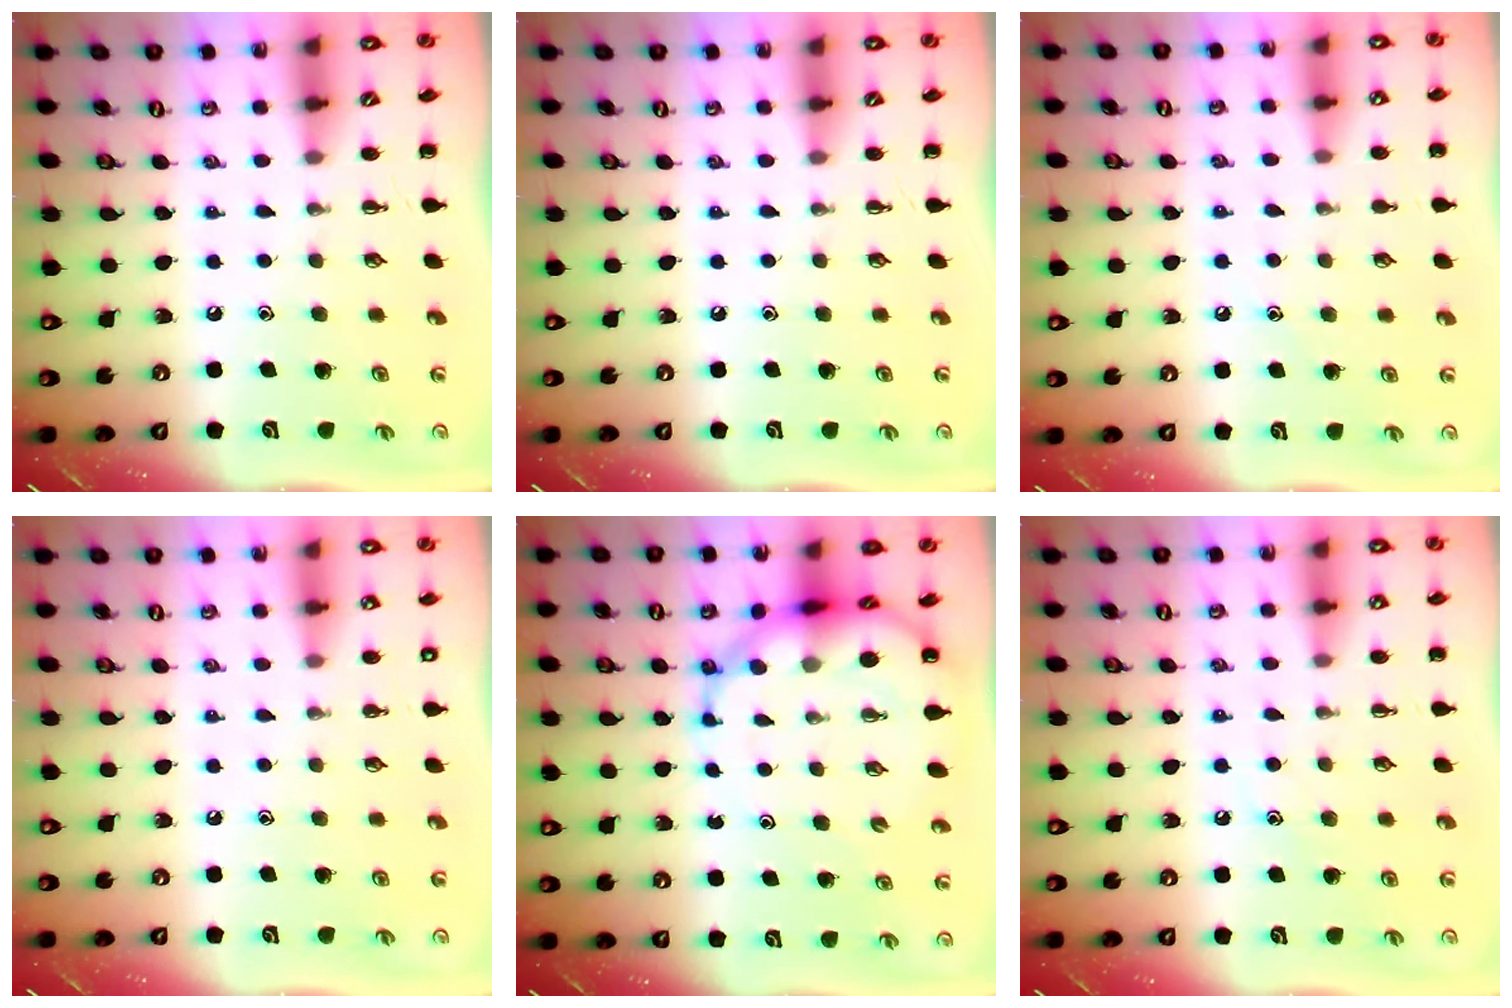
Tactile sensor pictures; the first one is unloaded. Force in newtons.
{"total": 0.0}
{"total": 6.1, "press": 5.8, "slide": 1.8}
{"total": 1.4, "press": 1.4, "slide": 0.1}
{"total": 10.9, "press": 10.4, "slide": 3.0}
{"total": 7.3, "press": 7.2, "slide": 1.6}